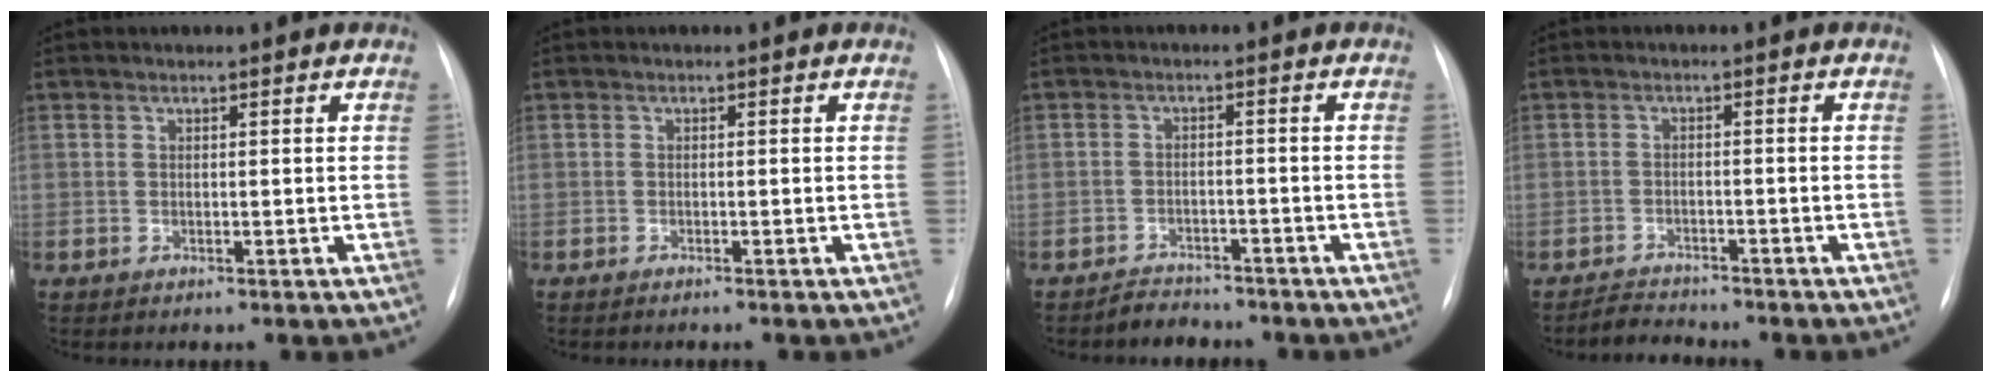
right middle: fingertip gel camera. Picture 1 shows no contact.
{"total": 0.8, "force": [-0.7, -0.1, 0.4], "torque": [-0.008, -0.002, -0.009]}
{"total": 3.7, "force": [-3.3, 1.6, -0.1], "torque": [-0.003, 0.000, -0.053]}
{"total": 3.0, "force": [-2.9, 0.4, -0.3], "torque": [0.003, -0.012, -0.050]}